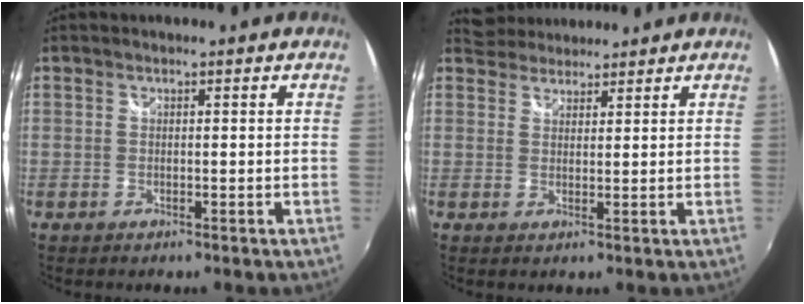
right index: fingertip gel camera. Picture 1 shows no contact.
{"total": 4.5, "force": [4.2, 1.7, 0.0], "torque": [0.001, 0.019, 0.066]}